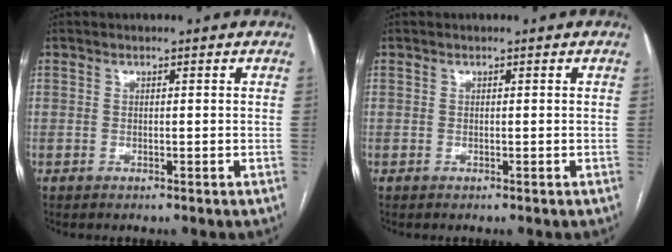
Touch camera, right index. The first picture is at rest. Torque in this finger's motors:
{"motor_torque": [-0.04, -0.04, 0.00, 0.00]}